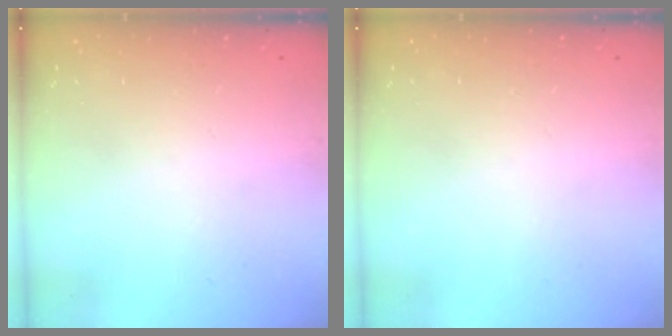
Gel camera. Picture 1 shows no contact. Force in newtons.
{"total": 0.0}